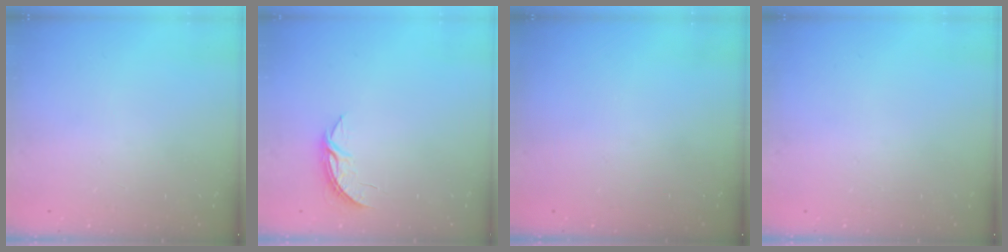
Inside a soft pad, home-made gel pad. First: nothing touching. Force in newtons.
{"total": 3.7, "press": 3.7, "slide": 0.3}
{"total": 0.0}
{"total": 0.0}